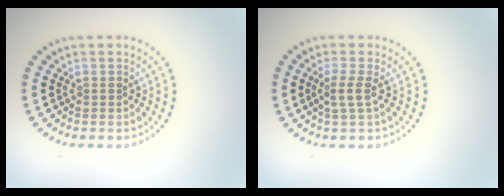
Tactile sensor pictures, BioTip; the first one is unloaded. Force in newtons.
{"total": 1.7, "press": 1.3, "slide": 1.1}